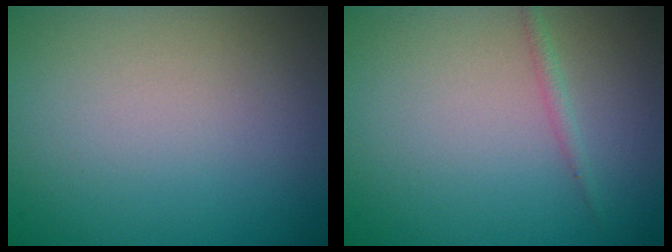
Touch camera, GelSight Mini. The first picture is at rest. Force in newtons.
{"total": 0.9, "press": 0.9, "slide": 0.1}